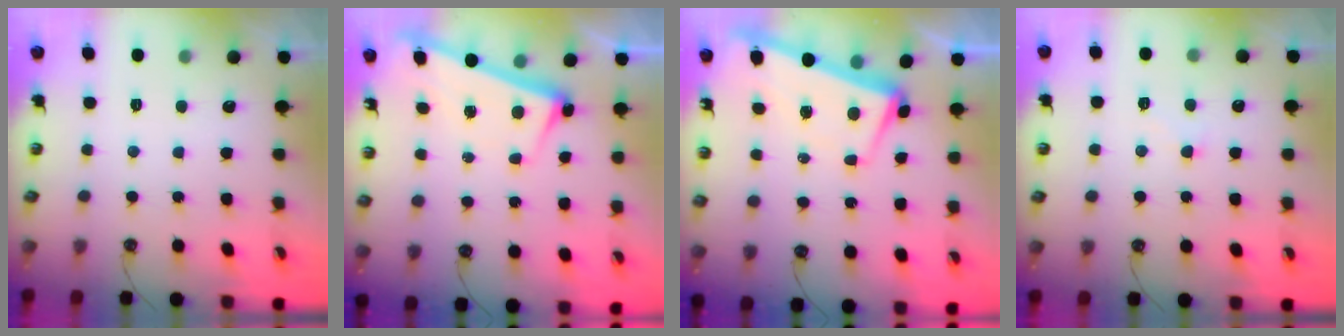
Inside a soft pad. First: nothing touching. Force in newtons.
{"total": 2.6, "press": 2.5, "slide": 0.7}
{"total": 1.7, "press": 1.0, "slide": 1.4}
{"total": 1.8, "press": 1.7, "slide": 0.5}